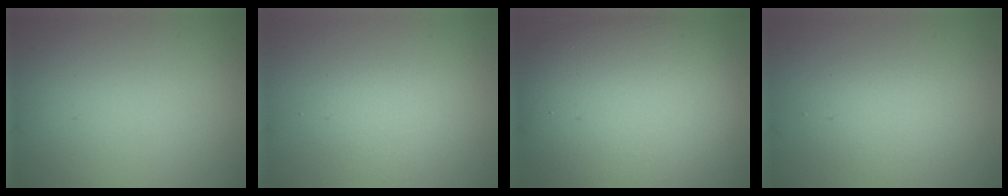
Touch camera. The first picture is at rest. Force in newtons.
{"total": 2.4, "press": 2.4, "slide": 0.2}
{"total": 14.2, "press": 14.1, "slide": 1.2}
{"total": 2.7, "press": 2.7, "slide": 0.0}